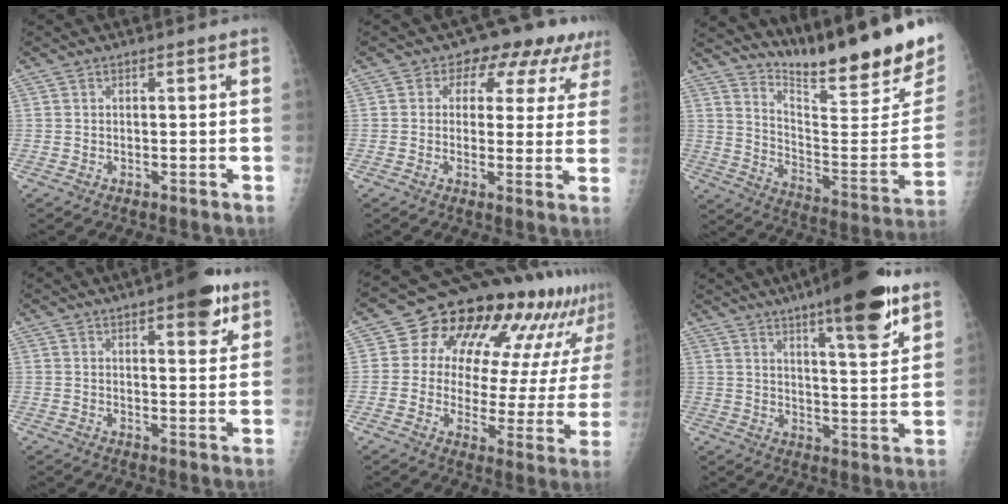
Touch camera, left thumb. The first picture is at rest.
{"total": 9.9, "force": [5.6, 6.6, 4.7], "torque": [-0.006, -0.013, 0.052]}
{"total": 24.5, "force": [19.3, 3.6, 14.7], "torque": [-0.203, -0.136, 0.291]}
{"total": 8.5, "force": [4.8, 3.0, 6.3], "torque": [-0.064, -0.019, 0.059]}
{"total": 23.0, "force": [12.9, 11.3, 15.4], "torque": [-0.176, -0.017, 0.168]}
{"total": 16.6, "force": [10.4, 3.4, 12.5], "torque": [-0.160, -0.053, 0.152]}